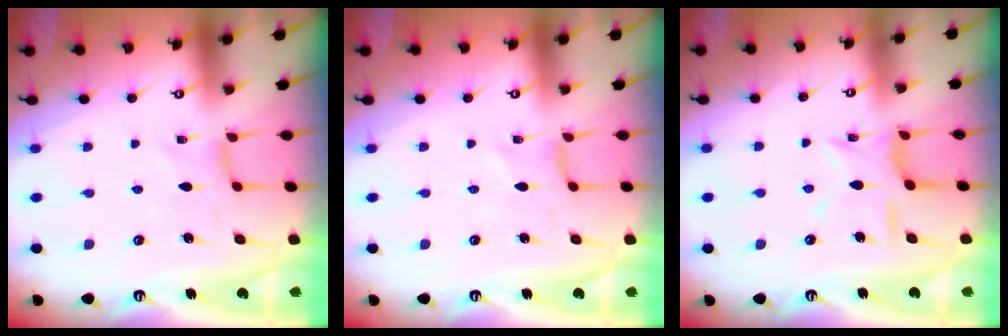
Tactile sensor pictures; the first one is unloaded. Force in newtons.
{"total": 0.0}
{"total": 10.3, "press": 10.2, "slide": 0.7}